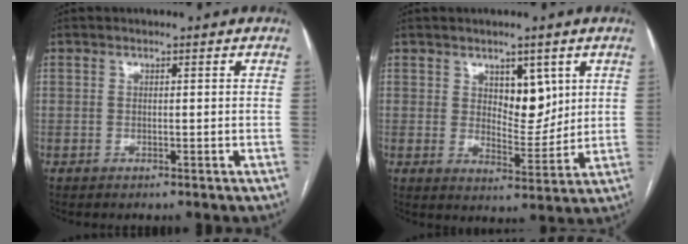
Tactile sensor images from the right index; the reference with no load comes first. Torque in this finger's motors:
{"motor_torque": [0.02, 0.06, 0.01, 0.00]}